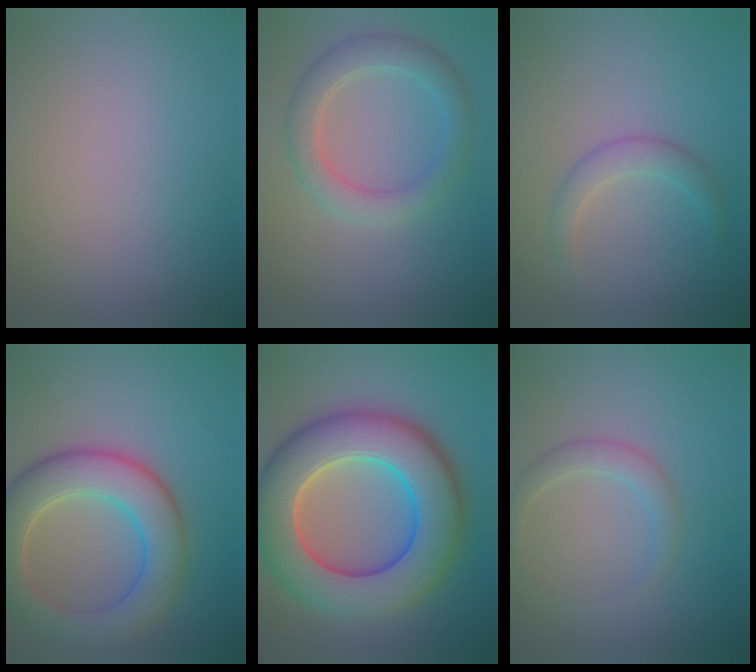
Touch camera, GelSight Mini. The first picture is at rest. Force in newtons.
{"total": 3.7, "press": 3.7, "slide": 0.3}
{"total": 2.0, "press": 2.0, "slide": 0.0}
{"total": 7.4, "press": 7.4, "slide": 0.5}
{"total": 12.7, "press": 12.7, "slide": 0.8}
{"total": 1.9, "press": 1.9, "slide": 0.0}